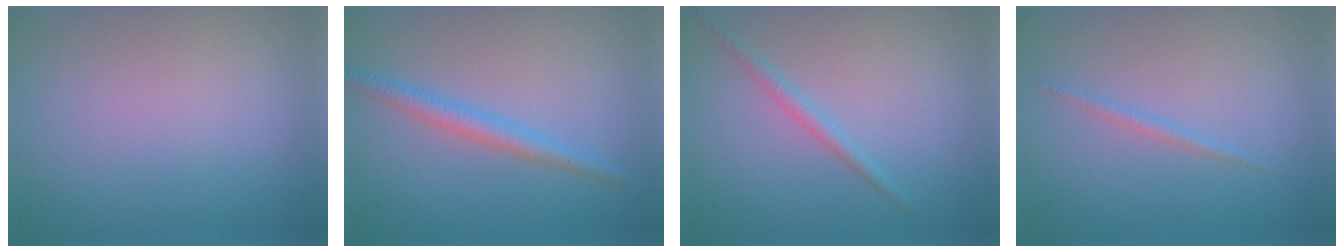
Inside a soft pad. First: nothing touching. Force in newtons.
{"total": 2.4, "press": 2.4, "slide": 0.1}
{"total": 1.3, "press": 1.3, "slide": 0.1}
{"total": 0.9, "press": 0.9, "slide": 0.1}